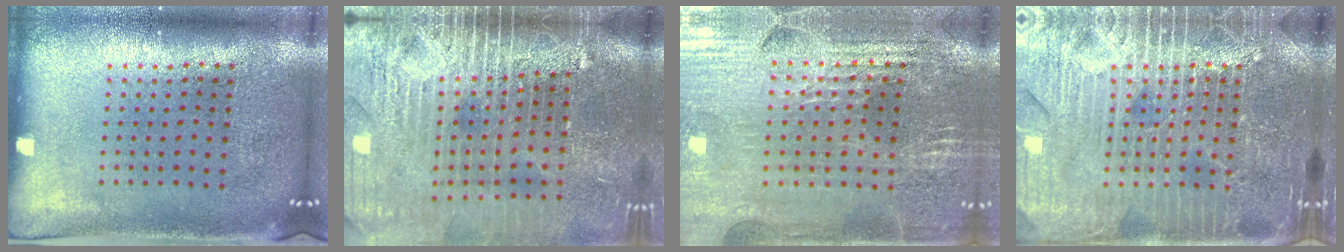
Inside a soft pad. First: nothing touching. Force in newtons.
{"total": 4.4, "press": 3.7, "slide": 2.4}
{"total": 3.0, "press": 3.0, "slide": 0.4}
{"total": 6.8, "press": 6.7, "slide": 1.0}